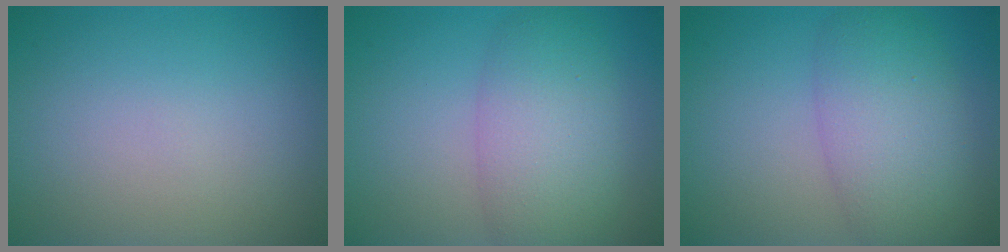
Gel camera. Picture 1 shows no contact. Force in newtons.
{"total": 5.9, "press": 5.9, "slide": 0.4}
{"total": 6.3, "press": 6.3, "slide": 0.2}